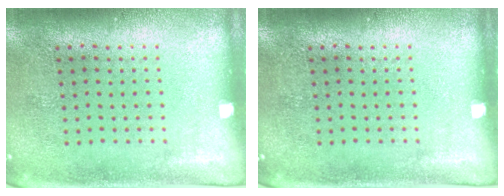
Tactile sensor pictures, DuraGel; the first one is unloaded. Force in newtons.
{"total": 0.0}